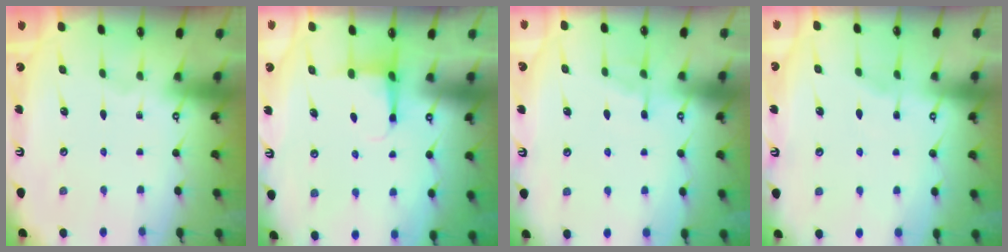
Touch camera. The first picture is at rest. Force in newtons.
{"total": 4.1, "press": 4.1, "slide": 0.5}
{"total": 4.6, "press": 4.5, "slide": 0.5}
{"total": 2.1, "press": 2.1, "slide": 0.4}